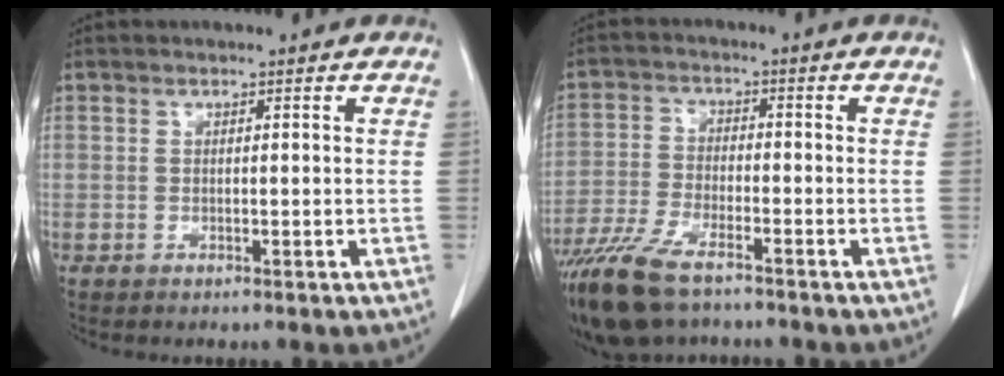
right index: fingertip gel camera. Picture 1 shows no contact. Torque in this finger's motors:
{"motor_torque": [1.13, -1.01, 0.67, 0.12]}